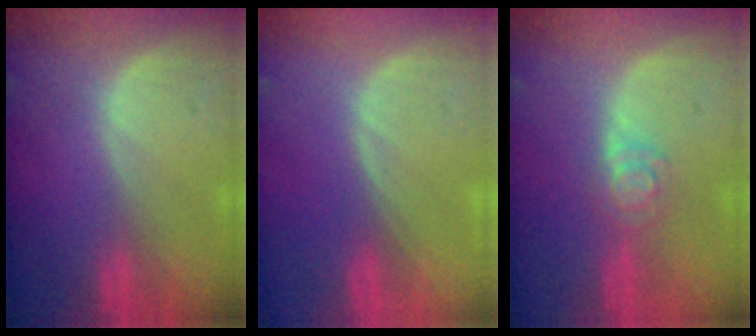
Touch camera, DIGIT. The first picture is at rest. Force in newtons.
{"total": 0.0}
{"total": 3.9, "press": 3.7, "slide": 1.3}